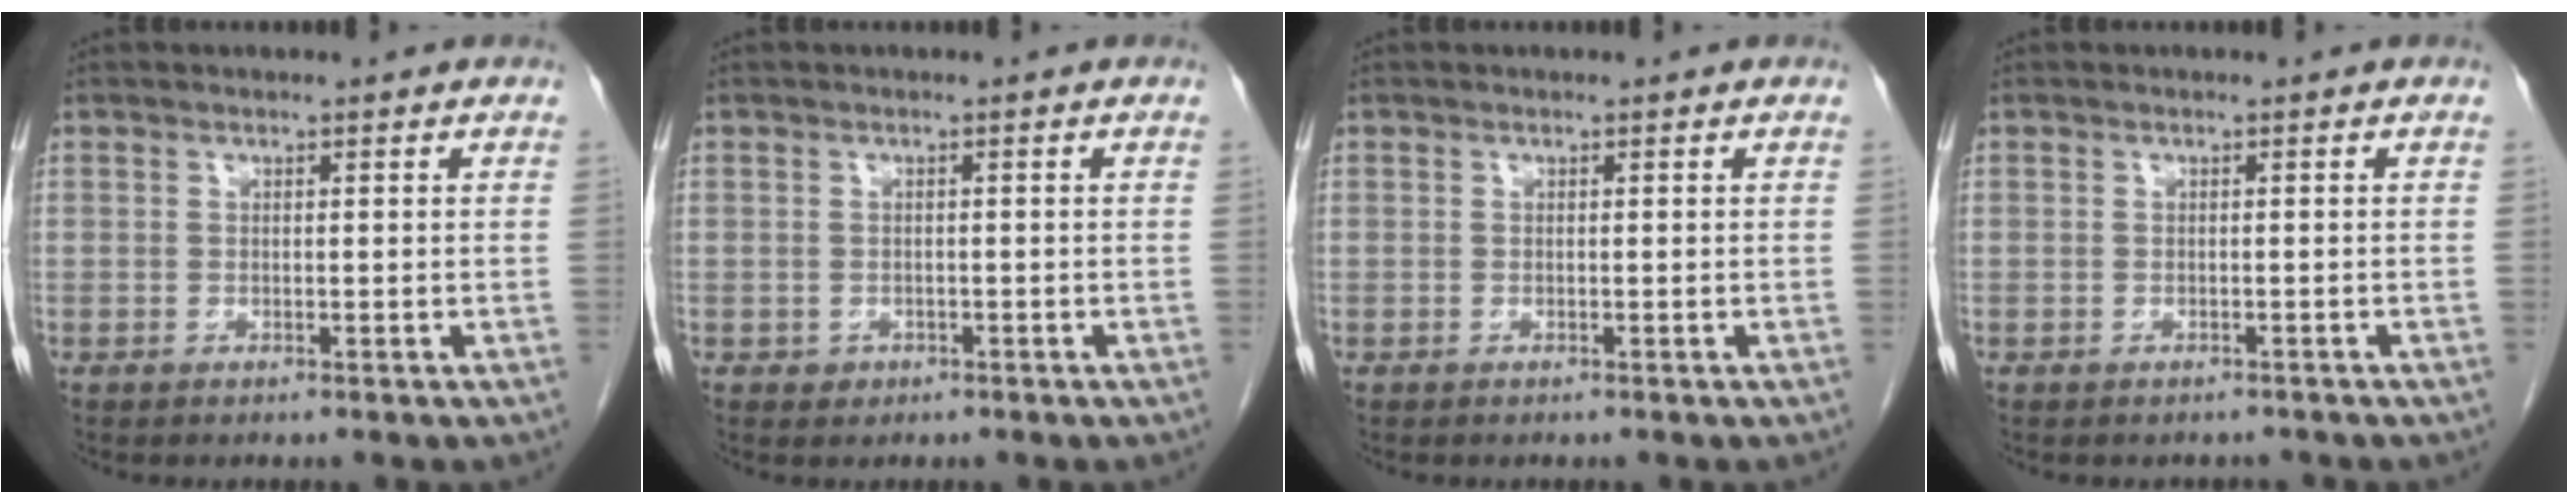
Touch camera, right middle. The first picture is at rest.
{"total": 1.2, "force": [-0.5, 1.0, 0.2], "torque": [-0.002, 0.004, -0.004]}
{"total": 0.0}
{"total": 1.6, "force": [-1.4, 0.6, 0.1], "torque": [-0.008, -0.002, -0.020]}